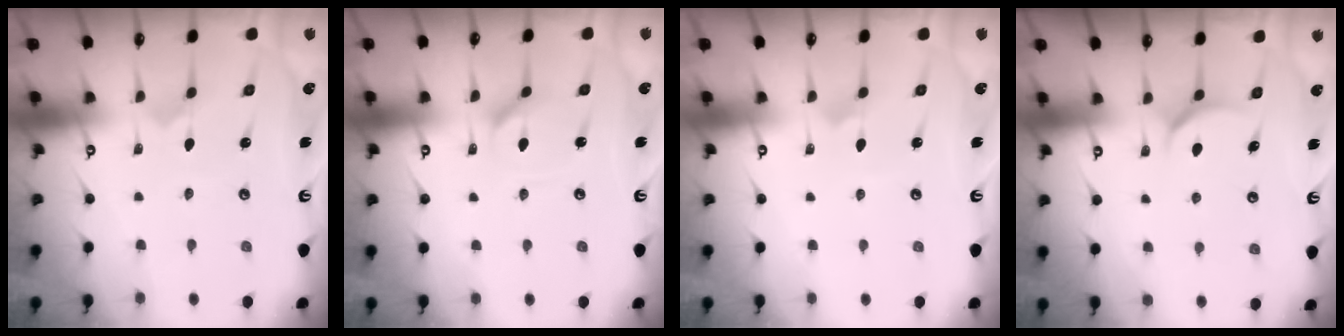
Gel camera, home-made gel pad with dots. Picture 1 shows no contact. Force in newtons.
{"total": 4.4, "press": 4.4, "slide": 0.5}
{"total": 1.9, "press": 1.9, "slide": 0.1}
{"total": 5.4, "press": 5.3, "slide": 0.7}